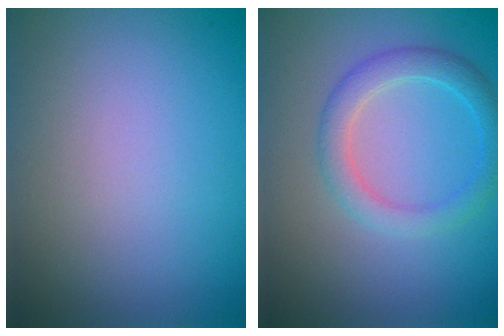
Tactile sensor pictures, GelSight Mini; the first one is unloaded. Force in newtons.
{"total": 3.0, "press": 3.0, "slide": 0.0}